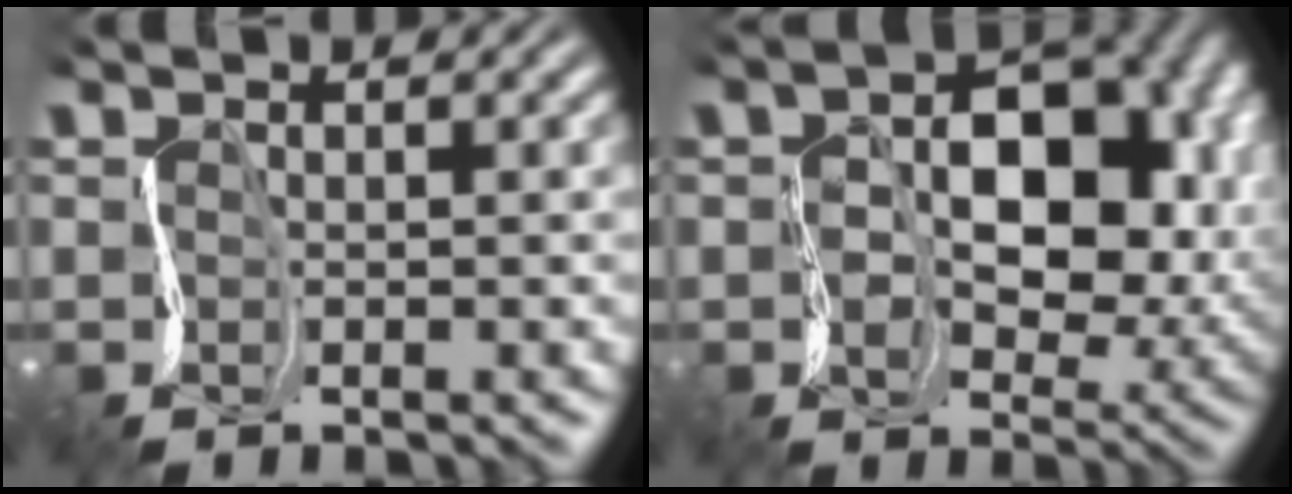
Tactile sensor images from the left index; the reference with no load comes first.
{"total": 10.0, "force": [1.5, 6.6, 7.3], "torque": [-0.121, 0.010, 0.032]}